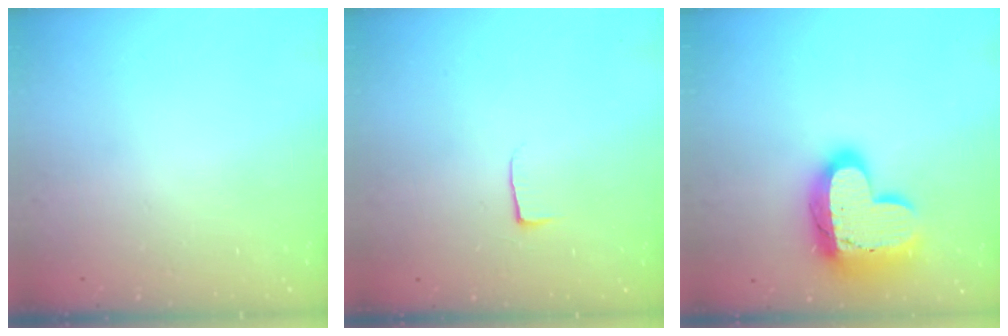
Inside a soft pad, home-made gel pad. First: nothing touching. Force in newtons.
{"total": 3.9, "press": 3.9, "slide": 0.5}
{"total": 19.8, "press": 19.7, "slide": 1.5}